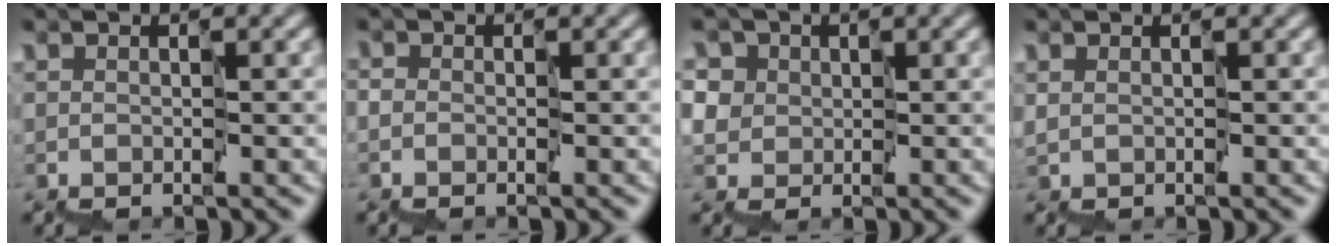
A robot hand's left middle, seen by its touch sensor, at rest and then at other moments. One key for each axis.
{"total": 1.1, "fx": -0.7, "fy": 0.8, "fz": 0.0, "tx": 0.008, "ty": -0.002, "tz": -0.019}
{"total": 3.6, "fx": 2.0, "fy": 2.9, "fz": 0.5, "tx": -0.011, "ty": 0.013, "tz": 0.017}
{"total": 0.6, "fx": 0.5, "fy": -0.3, "fz": -0.1, "tx": -0.002, "ty": 0.000, "tz": 0.011}